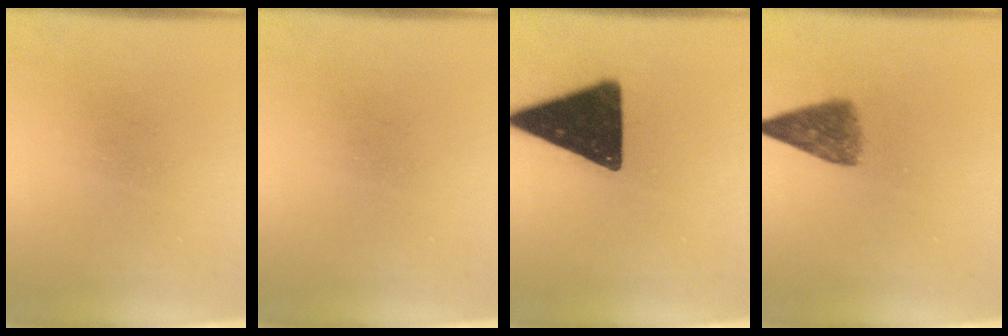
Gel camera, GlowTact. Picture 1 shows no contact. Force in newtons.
{"total": 0.0}
{"total": 17.5}
{"total": 5.5}